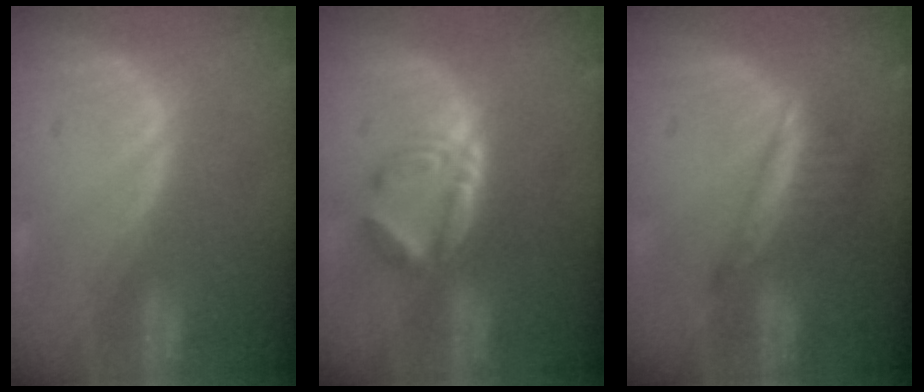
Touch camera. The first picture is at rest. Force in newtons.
{"total": 5.9, "press": 5.2, "slide": 2.9}
{"total": 6.2, "press": 5.4, "slide": 2.9}